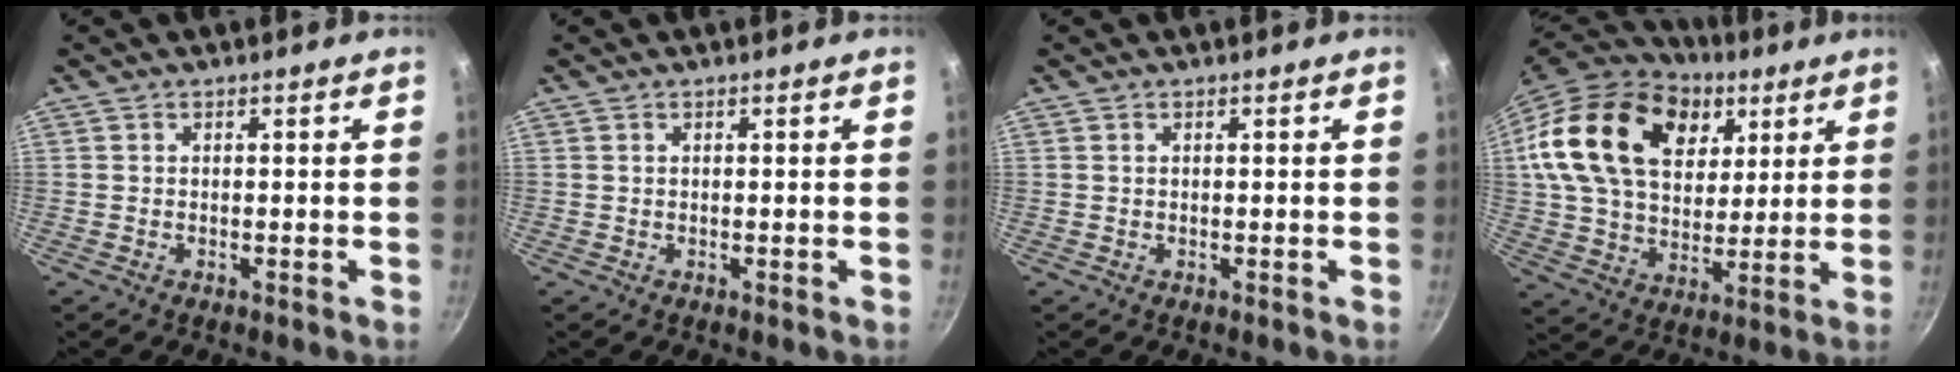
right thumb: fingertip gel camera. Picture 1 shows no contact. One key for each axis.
{"total": 0.0}
{"total": 0.0}
{"total": 26.4, "fx": 10.2, "fy": 18.0, "fz": 16.3, "tx": -0.274, "ty": -0.006, "tz": 0.177}